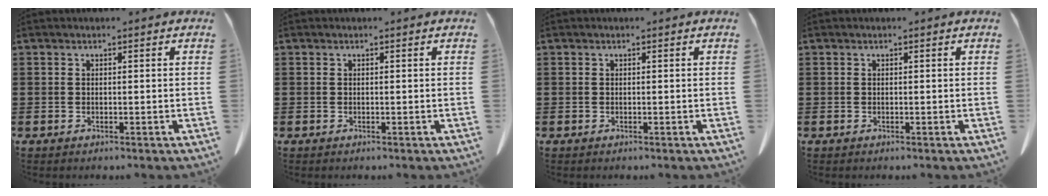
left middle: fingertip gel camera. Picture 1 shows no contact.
{"total": 0.0}
{"total": 0.0}
{"total": 0.0}